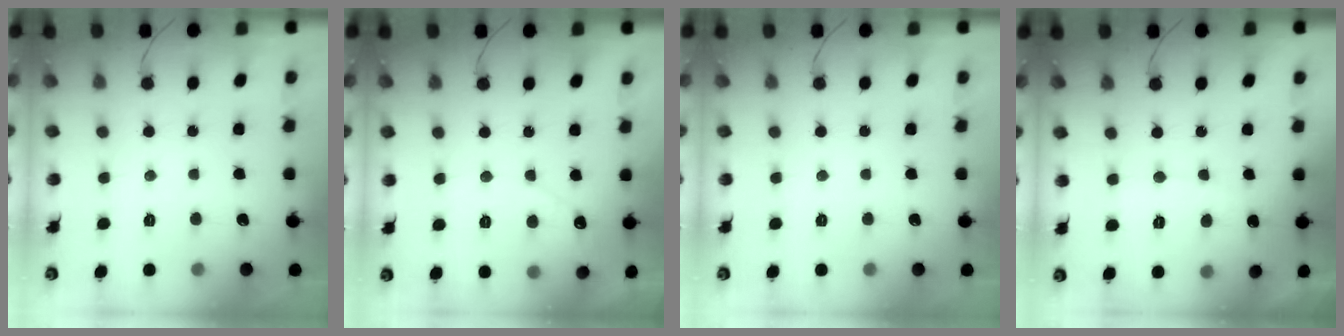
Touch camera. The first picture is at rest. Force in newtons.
{"total": 3.9, "press": 3.9, "slide": 0.2}
{"total": 0.0}
{"total": 5.4, "press": 5.4, "slide": 0.4}